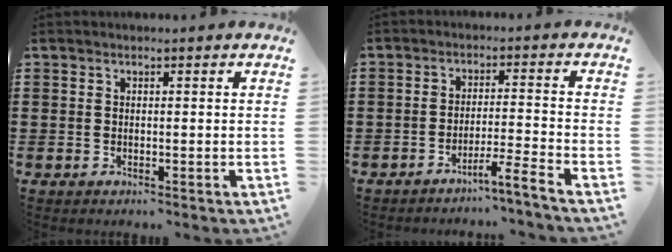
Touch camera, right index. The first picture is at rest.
{"total": 4.3, "force": [-3.7, -1.0, 1.9], "torque": [-0.031, -0.014, -0.072]}